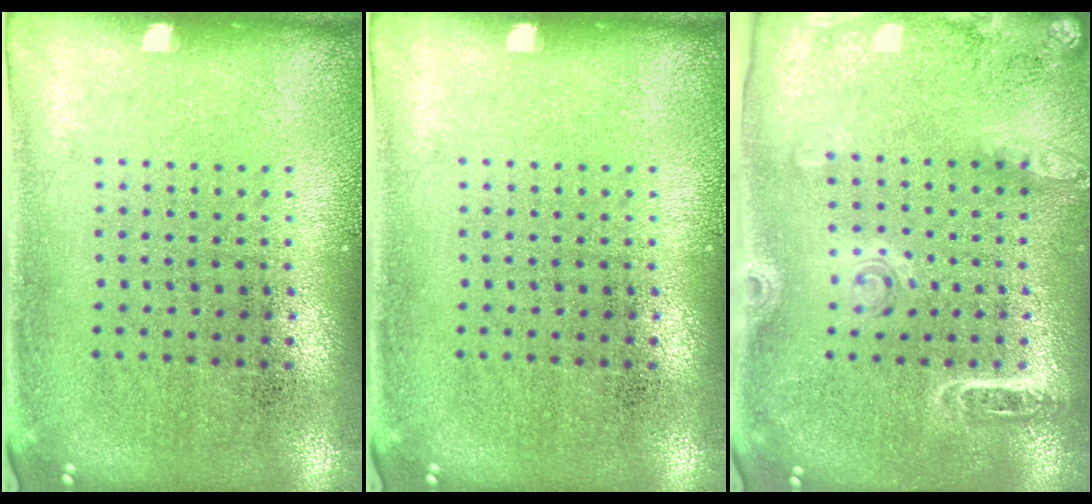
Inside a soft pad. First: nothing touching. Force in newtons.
{"total": 0.0}
{"total": 1.8, "press": 1.7, "slide": 0.4}